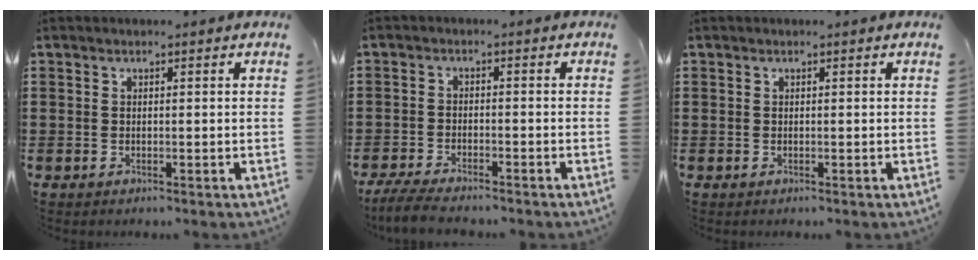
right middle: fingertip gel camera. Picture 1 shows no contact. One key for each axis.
{"total": 4.0, "fx": -3.7, "fy": 0.3, "fz": 1.4, "tx": -0.044, "ty": -0.011, "tz": -0.079}
{"total": 0.0}